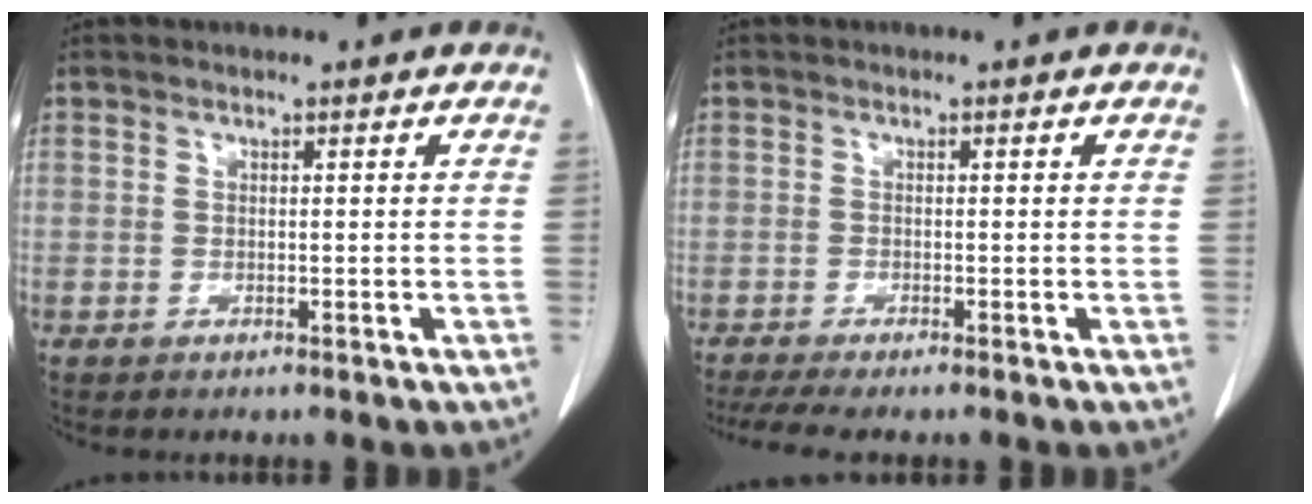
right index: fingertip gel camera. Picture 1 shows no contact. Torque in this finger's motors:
{"motor_torque": [0.34, -0.32, 0.18, 0.05]}